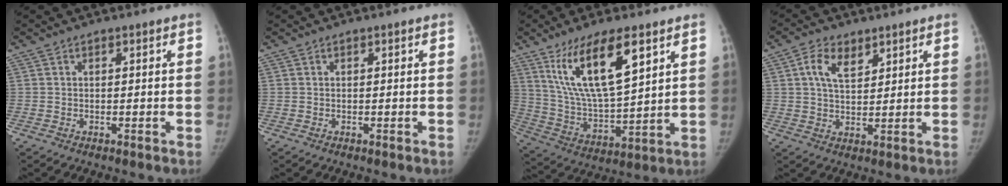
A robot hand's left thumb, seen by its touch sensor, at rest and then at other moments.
{"total": 0.0}
{"total": 17.2, "force": [8.8, 5.4, 13.8], "torque": [-0.237, -0.040, 0.172]}
{"total": 6.2, "force": [3.0, 3.5, 4.2], "torque": [-0.063, -0.013, 0.055]}